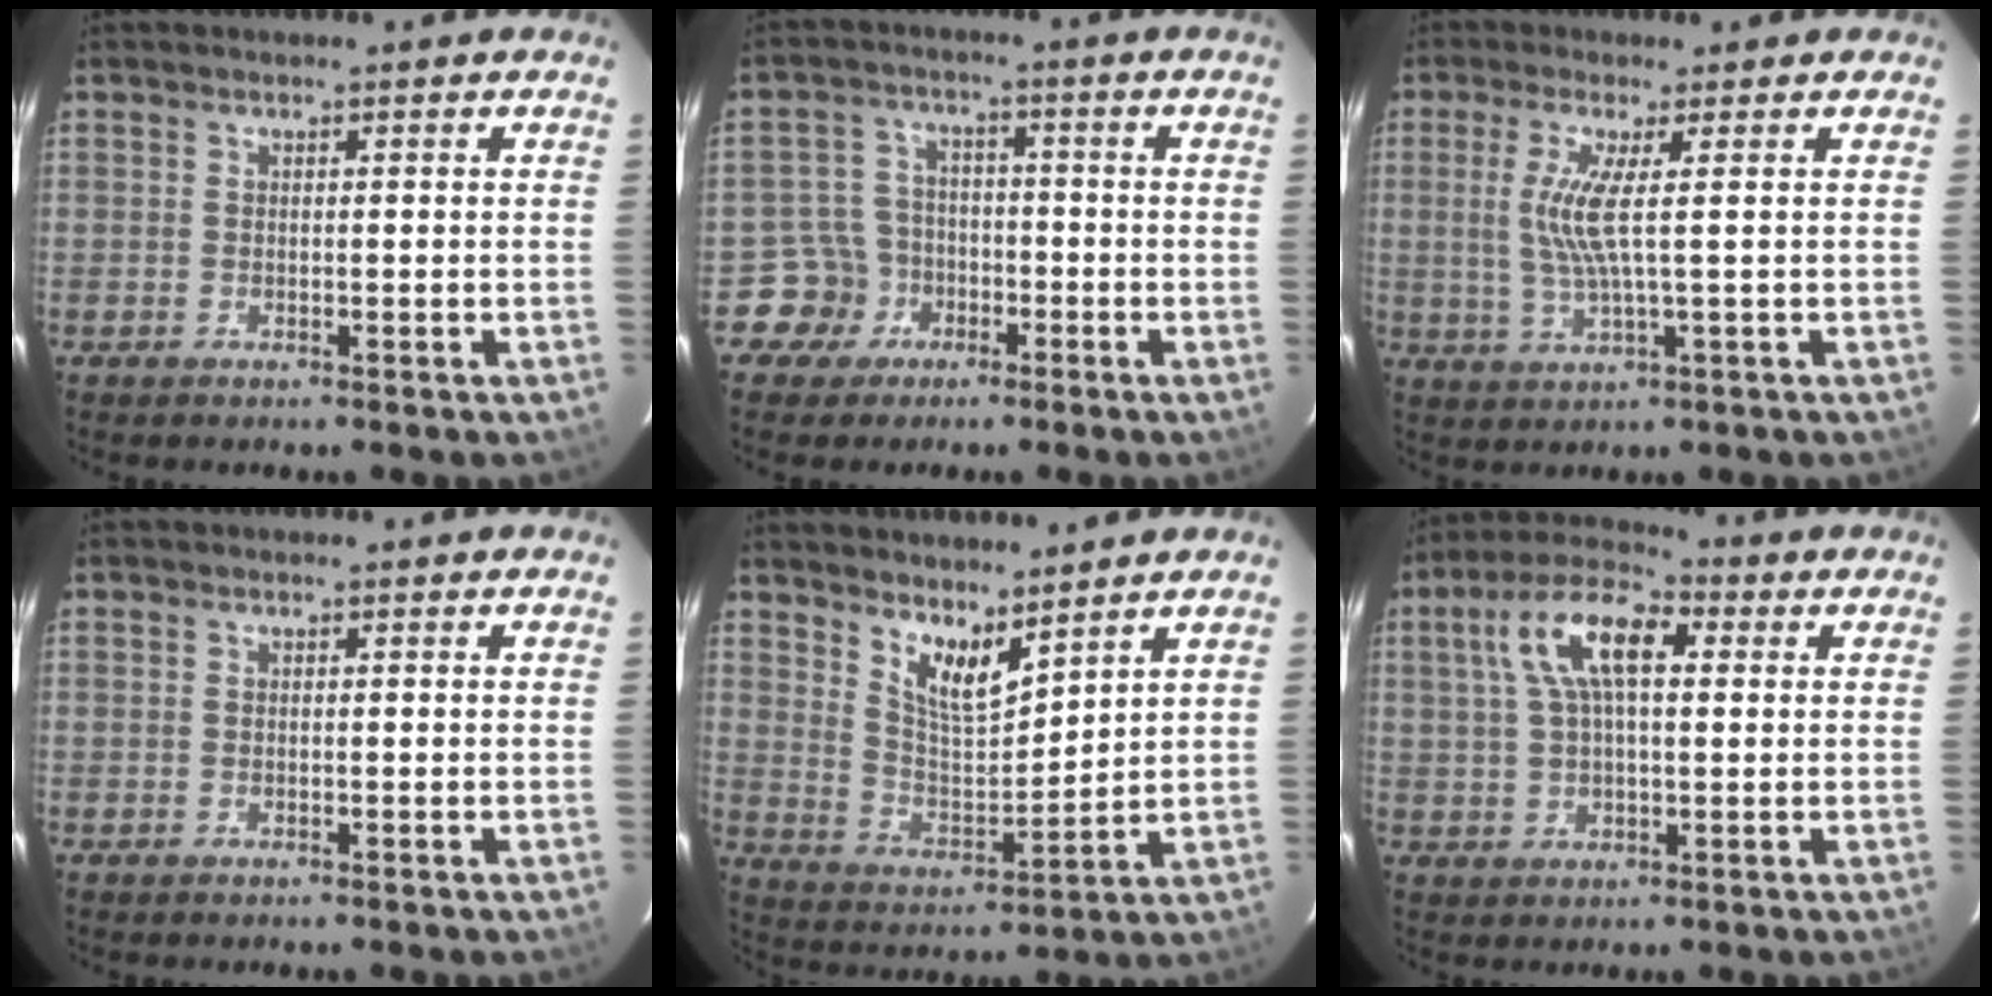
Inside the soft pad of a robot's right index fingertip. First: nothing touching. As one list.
[{"total": 6.2, "force": [-3.2, 5.4, -0.2], "torque": [-0.009, 0.028, -0.059]}, {"total": 6.1, "force": [0.9, -0.2, 6.0], "torque": [-0.127, -0.008, 0.019]}, {"total": 0.0}, {"total": 8.4, "force": [6.3, 2.5, 4.8], "torque": [-0.083, -0.011, 0.124]}, {"total": 11.4, "force": [3.2, 4.9, 9.7], "torque": [-0.185, 0.029, 0.053]}]